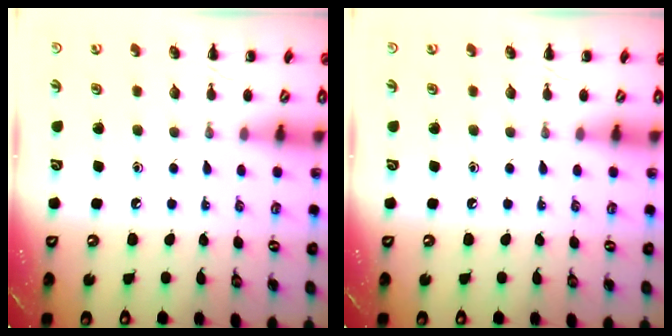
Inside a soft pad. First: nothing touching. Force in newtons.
{"total": 0.0}